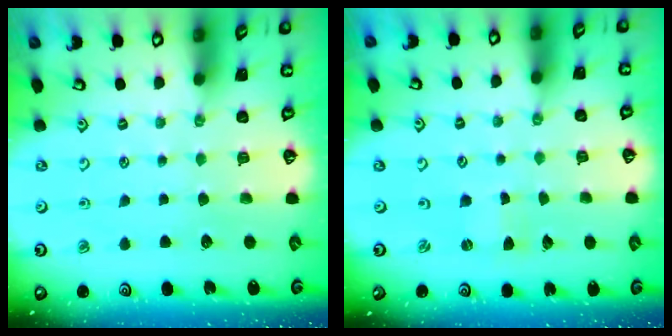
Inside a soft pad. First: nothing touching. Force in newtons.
{"total": 0.0}